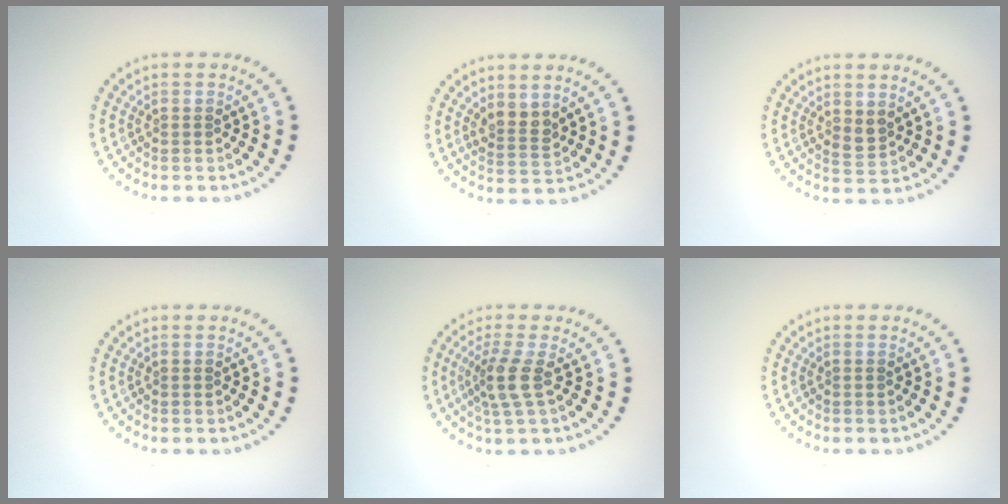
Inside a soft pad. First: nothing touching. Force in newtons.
{"total": 2.0, "press": 1.7, "slide": 1.1}
{"total": 1.3, "press": 1.2, "slide": 0.6}
{"total": 0.0}
{"total": 2.7, "press": 2.1, "slide": 1.8}
{"total": 0.0}